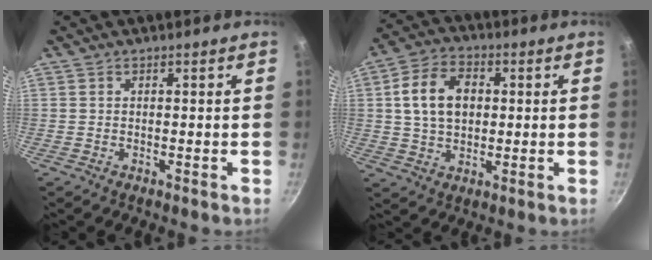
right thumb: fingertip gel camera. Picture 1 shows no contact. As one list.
[{"total": 11.2, "force": [1.8, 7.9, 7.7], "torque": [-0.119, 0.014, 0.025]}]